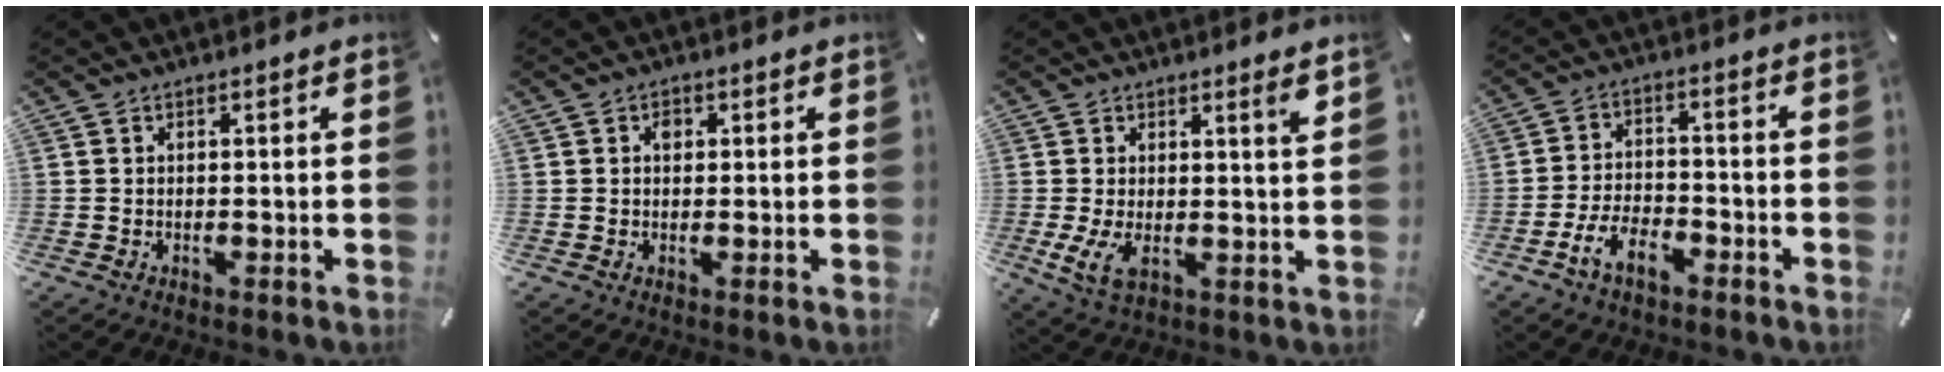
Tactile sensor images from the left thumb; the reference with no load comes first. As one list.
[{"total": 1.7, "force": [0.3, 1.5, 0.8], "torque": [-0.001, 0.001, 0.000]}, {"total": 6.9, "force": [1.4, 2.0, 6.5], "torque": [-0.114, -0.028, 0.019]}, {"total": 7.7, "force": [-4.6, 3.9, 4.7], "torque": [-0.104, 0.016, -0.088]}]